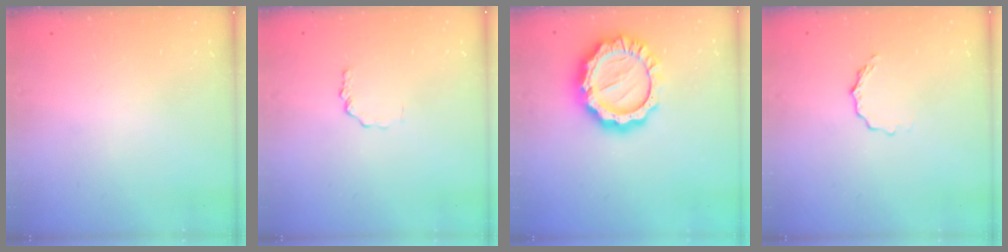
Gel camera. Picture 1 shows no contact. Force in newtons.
{"total": 1.8, "press": 1.8, "slide": 0.3}
{"total": 20.7, "press": 20.6, "slide": 1.8}
{"total": 4.9, "press": 4.9, "slide": 0.5}